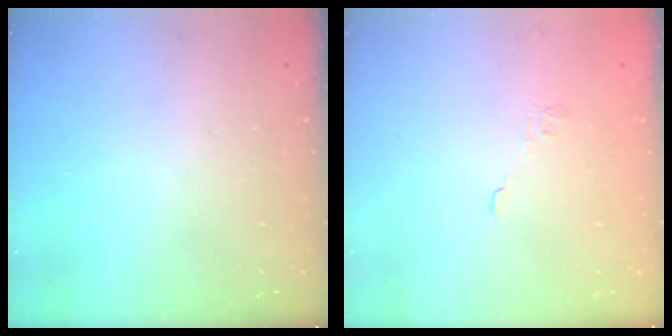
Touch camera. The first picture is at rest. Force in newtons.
{"total": 2.0, "press": 1.5, "slide": 1.3}